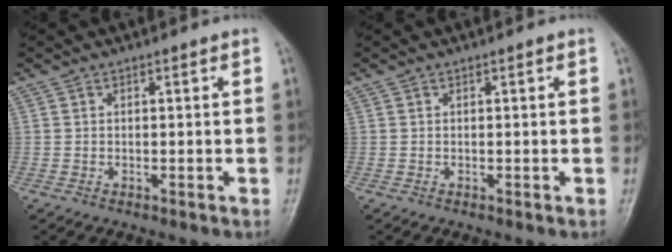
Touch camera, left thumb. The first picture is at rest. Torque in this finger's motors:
{"motor_torque": [0.00, 0.02, 0.05, -0.04, 0.00]}